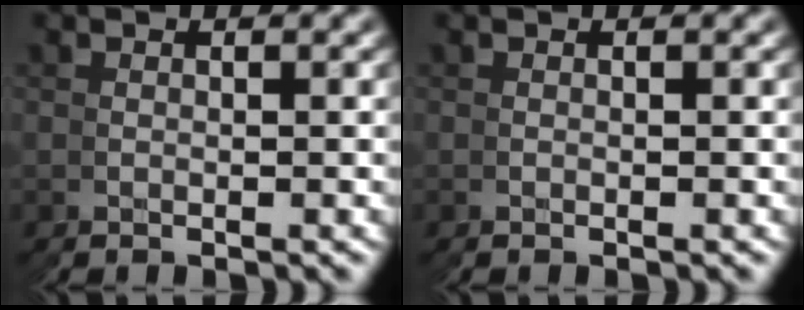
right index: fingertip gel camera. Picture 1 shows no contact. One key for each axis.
{"total": 0.0}